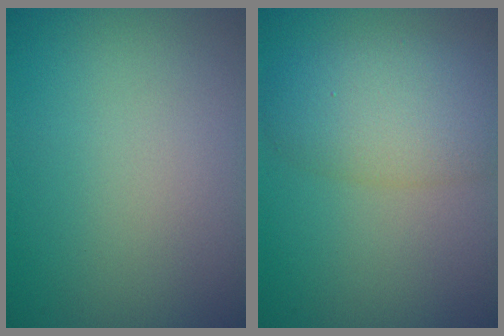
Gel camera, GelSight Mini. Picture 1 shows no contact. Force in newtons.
{"total": 5.8, "press": 5.8, "slide": 0.1}